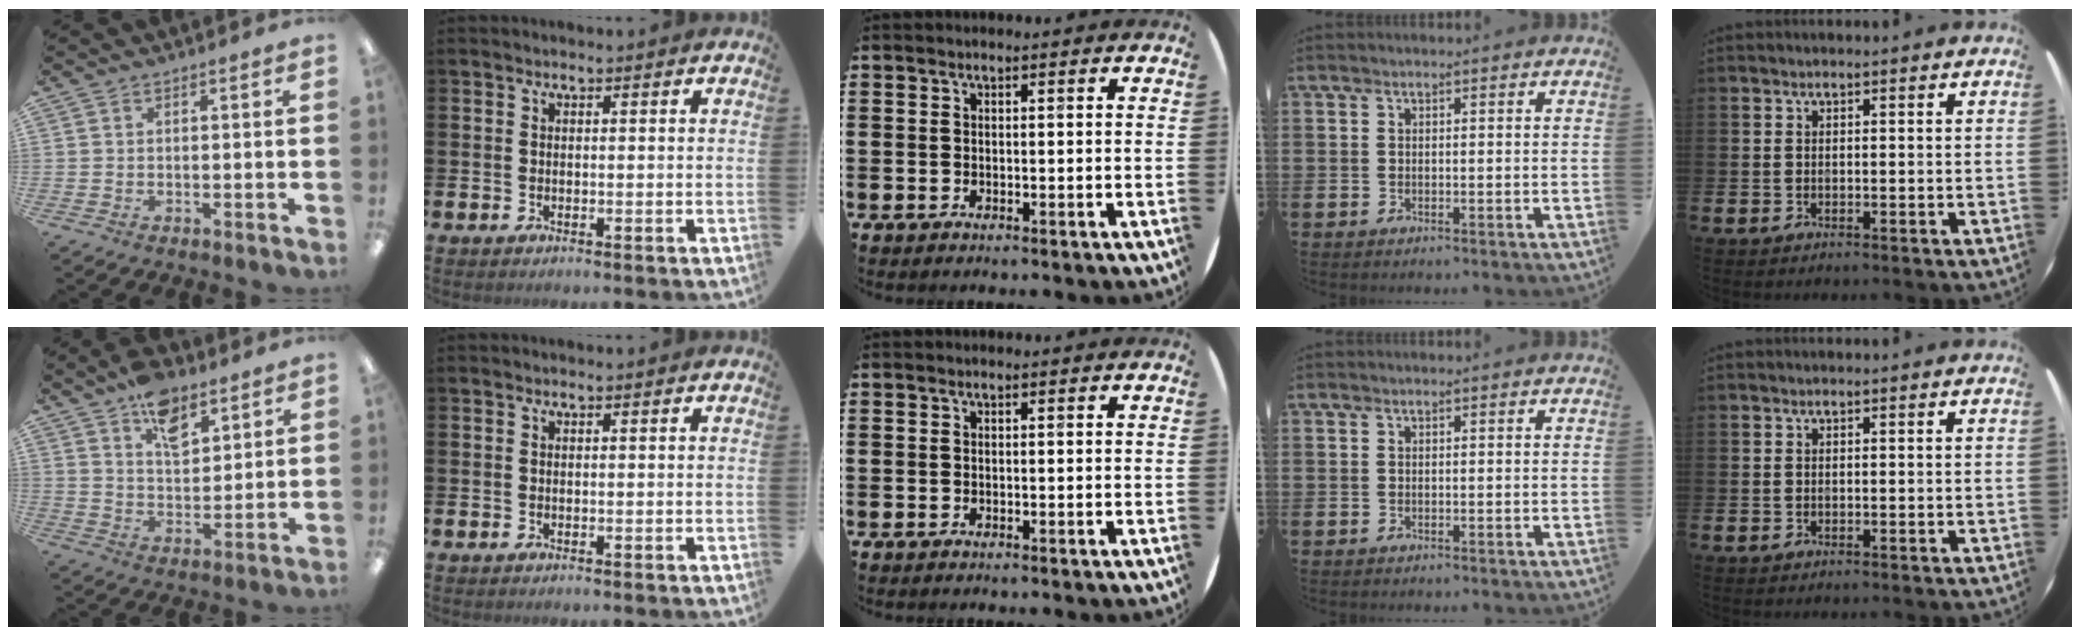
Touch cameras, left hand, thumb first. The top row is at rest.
{"thumb": {"total": 10.3, "force": [6.6, 5.6, 5.5], "torque": [-0.077, -0.033, 0.118]}}